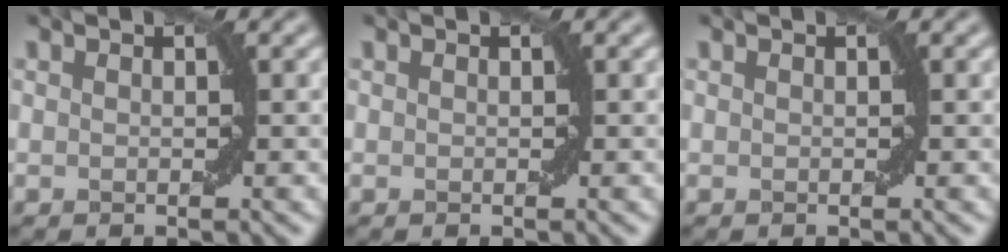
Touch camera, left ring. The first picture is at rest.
{"total": 0.0}
{"total": 0.0}